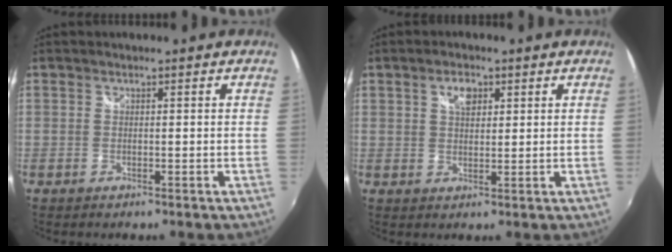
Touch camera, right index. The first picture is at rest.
{"total": 3.7, "force": [1.7, 2.2, 2.5], "torque": [-0.039, 0.007, 0.029]}